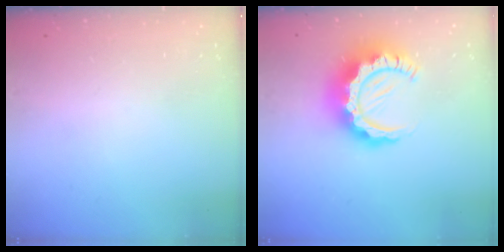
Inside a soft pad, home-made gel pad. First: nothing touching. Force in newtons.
{"total": 15.1, "press": 15.1, "slide": 1.2}